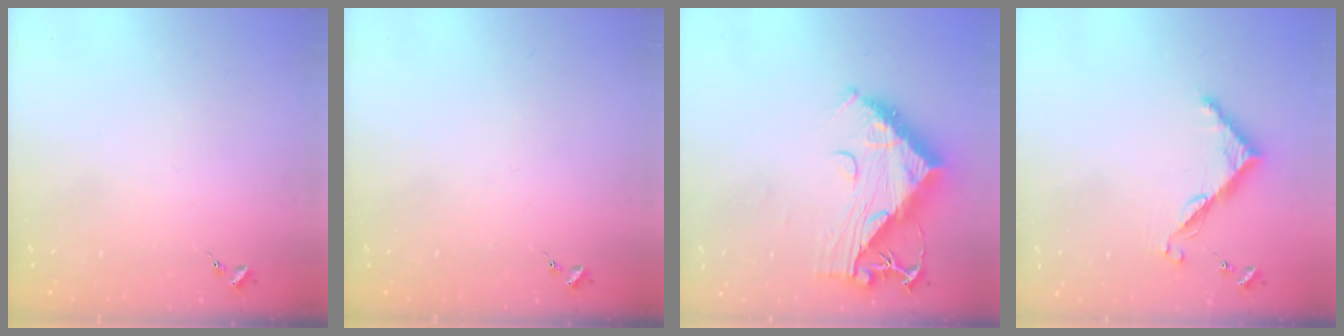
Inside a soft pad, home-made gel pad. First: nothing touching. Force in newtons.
{"total": 0.0}
{"total": 14.5, "press": 14.4, "slide": 1.6}
{"total": 7.6, "press": 7.5, "slide": 0.6}